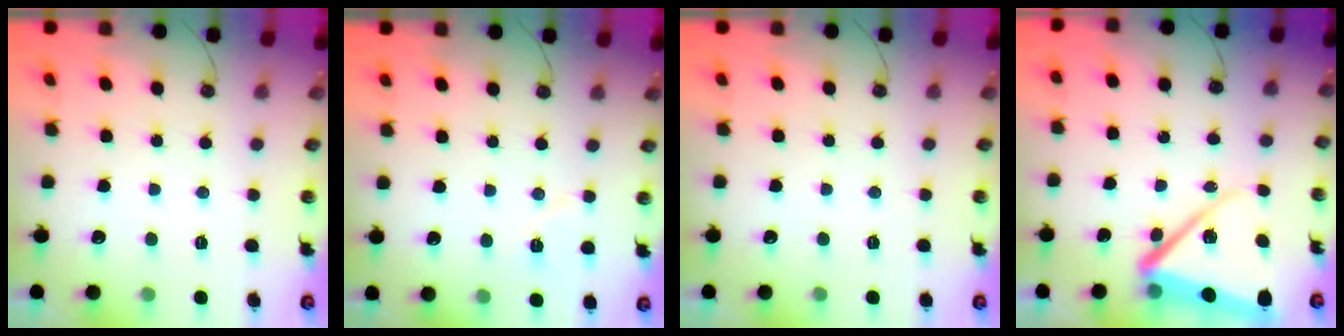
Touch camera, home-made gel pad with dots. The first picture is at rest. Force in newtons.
{"total": 6.1, "press": 5.6, "slide": 2.5}
{"total": 1.5, "press": 0.8, "slide": 1.3}
{"total": 12.5, "press": 12.5, "slide": 1.4}